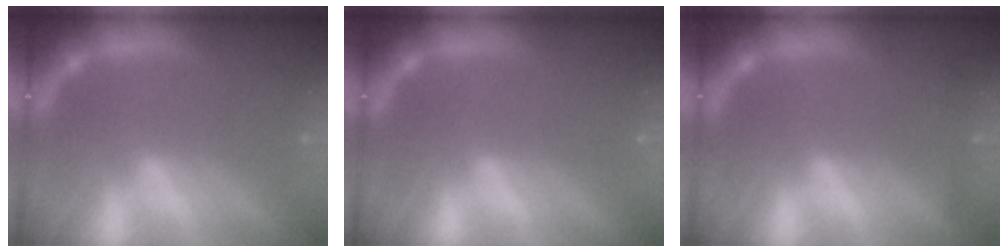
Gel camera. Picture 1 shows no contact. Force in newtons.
{"total": 0.0}
{"total": 1.4}